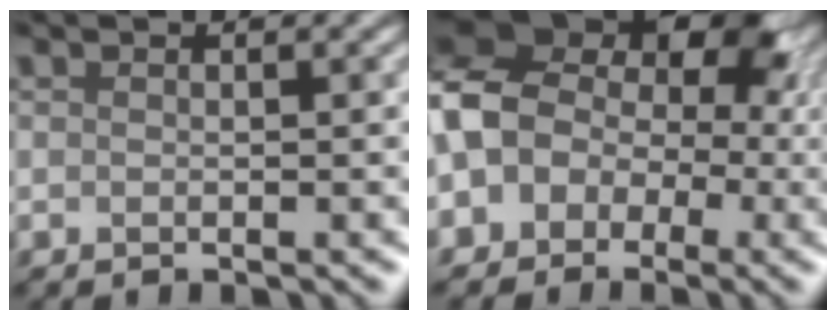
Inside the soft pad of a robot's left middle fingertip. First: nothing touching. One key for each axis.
{"total": 6.9, "fx": -0.2, "fy": 5.8, "fz": 3.7, "tx": -0.071, "ty": 0.008, "tz": -0.028}